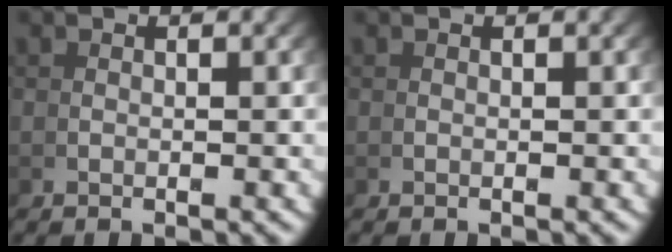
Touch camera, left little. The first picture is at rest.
{"total": 0.0}